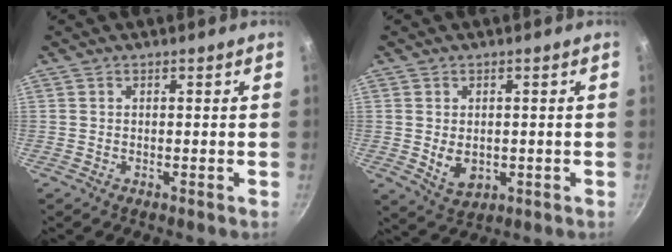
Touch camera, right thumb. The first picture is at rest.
{"total": 5.5, "force": [-0.4, 3.9, 3.8], "torque": [-0.054, -0.008, 0.006]}